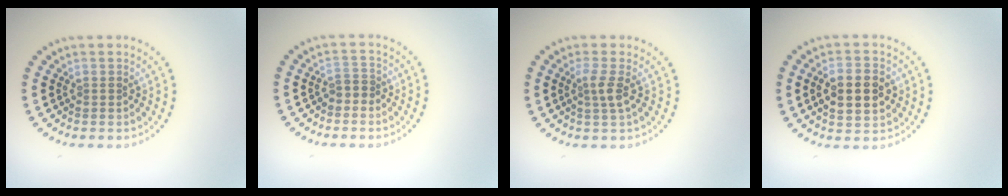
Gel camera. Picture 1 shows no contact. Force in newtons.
{"total": 1.2, "press": 0.9, "slide": 0.7}
{"total": 1.8, "press": 1.3, "slide": 1.2}
{"total": 4.9, "press": 4.9, "slide": 0.4}